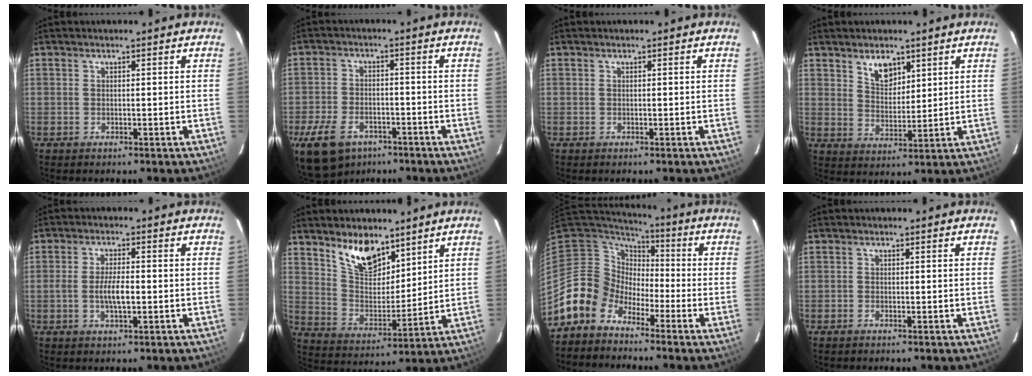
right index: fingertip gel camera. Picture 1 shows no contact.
{"total": 12.2, "force": [-7.7, 7.3, 6.0], "torque": [-0.154, -0.008, -0.129]}
{"total": 0.0}
{"total": 5.8, "force": [3.7, 3.3, 3.1], "torque": [-0.047, 0.003, 0.072]}
{"total": 4.5, "force": [-0.7, 1.2, 4.3], "torque": [-0.083, 0.000, -0.011]}
{"total": 11.3, "force": [8.1, 5.1, 6.0], "torque": [-0.108, 0.001, 0.158]}
{"total": 7.8, "force": [-4.9, 6.1, 0.1], "torque": [-0.008, 0.040, -0.114]}
{"total": 0.6, "force": [-0.5, 0.4, 0.1], "torque": [-0.003, 0.000, -0.010]}